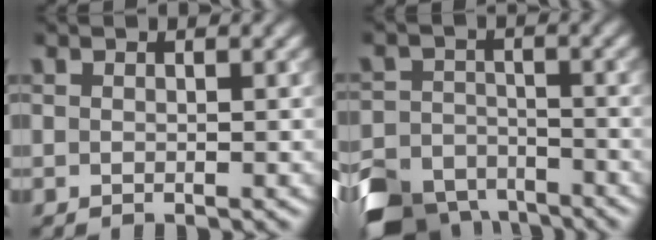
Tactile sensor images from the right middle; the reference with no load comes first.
{"total": 7.6, "force": [-6.1, 3.9, 2.2], "torque": [-0.035, -0.010, -0.117]}